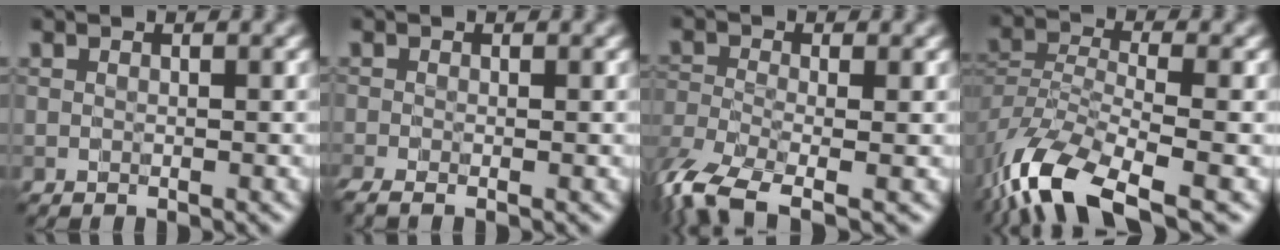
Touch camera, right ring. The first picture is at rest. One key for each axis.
{"total": 1.8, "fx": -1.0, "fy": 0.5, "fz": 1.5, "tx": -0.028, "ty": -0.012, "tz": -0.021}
{"total": 6.7, "fx": -4.4, "fy": 2.3, "fz": 4.5, "tx": -0.104, "ty": -0.020, "tz": -0.095}
{"total": 10.0, "fx": -6.4, "fy": 3.7, "fz": 6.6, "tx": -0.130, "ty": -0.011, "tz": -0.132}